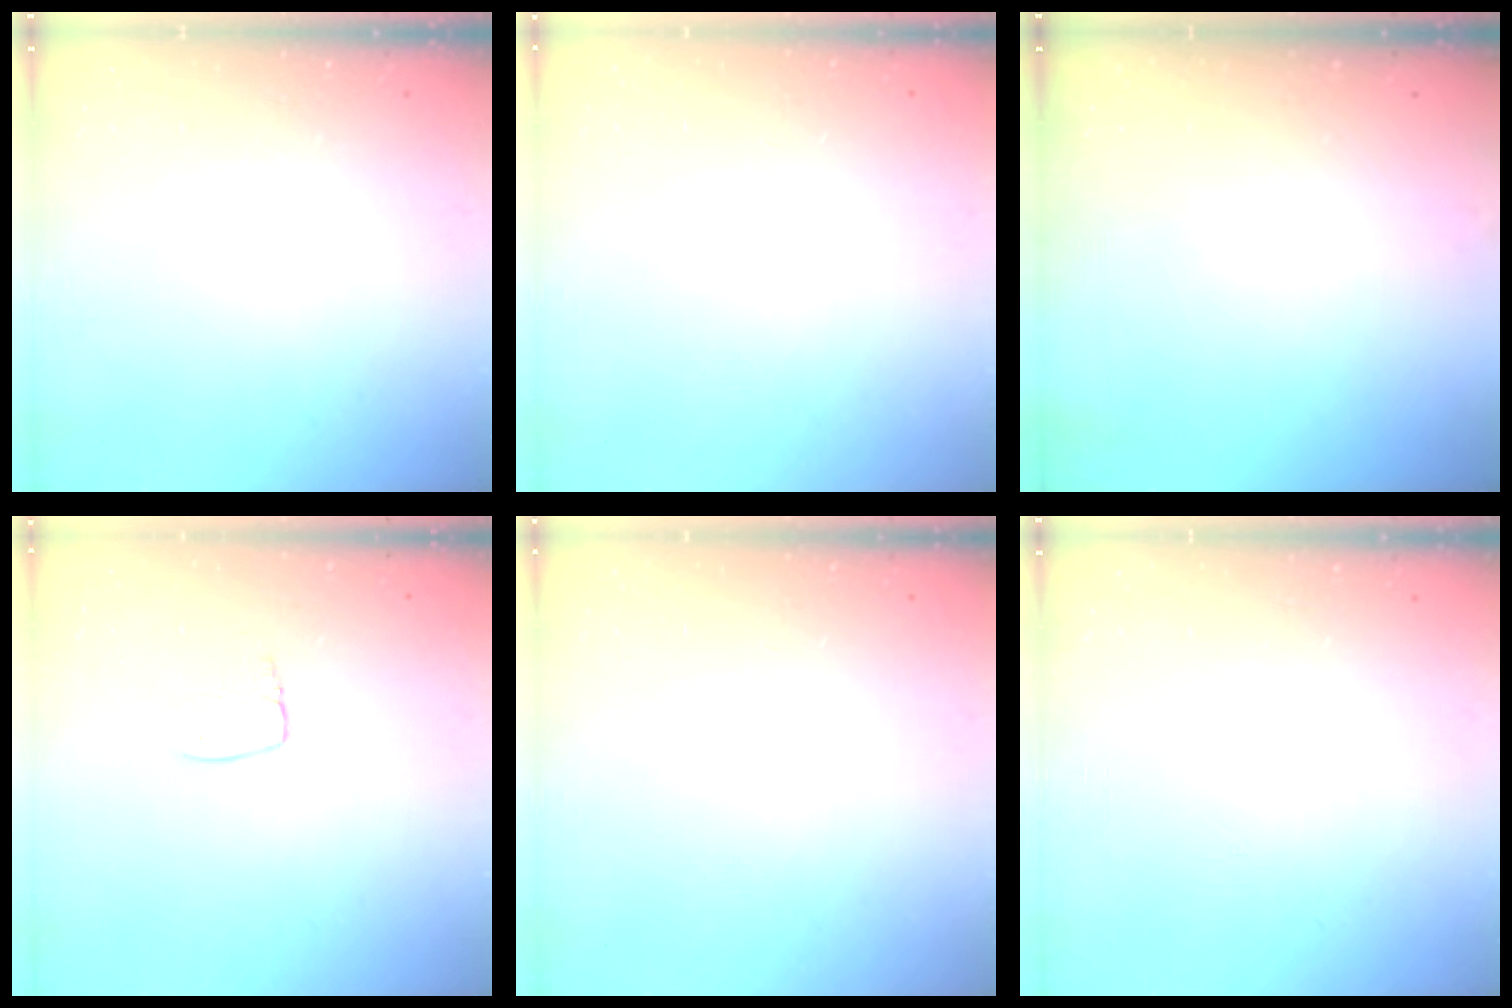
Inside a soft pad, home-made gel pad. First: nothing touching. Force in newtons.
{"total": 0.0}
{"total": 0.0}
{"total": 5.6, "press": 5.6, "slide": 0.4}
{"total": 0.0}
{"total": 0.0}